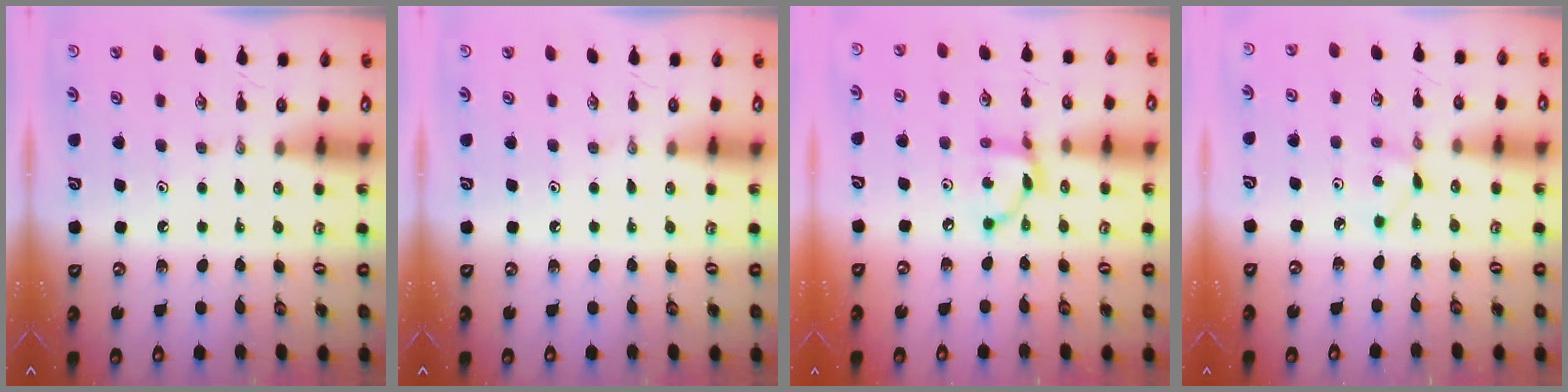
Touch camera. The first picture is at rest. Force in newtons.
{"total": 0.0}
{"total": 8.0, "press": 8.0, "slide": 0.3}
{"total": 1.6, "press": 1.6, "slide": 0.2}